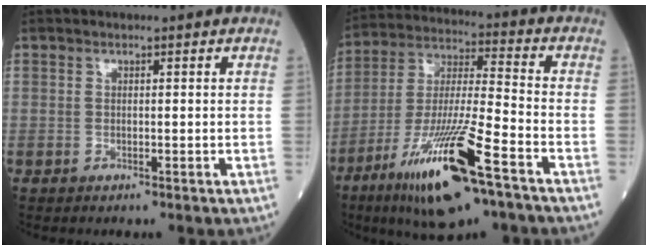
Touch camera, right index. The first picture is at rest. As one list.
[{"total": 18.3, "force": [-10.2, 1.9, 15.1], "torque": [-0.301, -0.041, -0.184]}]